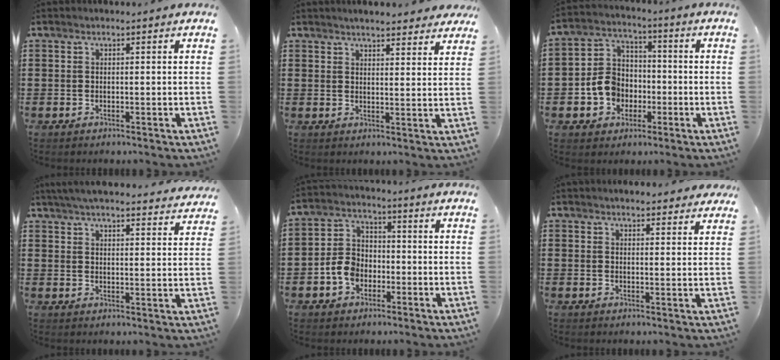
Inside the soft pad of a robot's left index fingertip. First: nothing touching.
{"total": 3.5, "force": [3.4, 0.2, 0.7], "torque": [-0.024, -0.007, 0.062]}
{"total": 7.4, "force": [-2.2, 6.5, 2.9], "torque": [-0.086, 0.021, -0.043]}
{"total": 5.1, "force": [4.8, 0.0, 1.4], "torque": [-0.044, -0.019, 0.087]}
{"total": 5.8, "force": [-2.5, 4.3, 3.0], "torque": [-0.079, 0.010, -0.051]}
{"total": 2.6, "force": [2.5, 0.5, 0.5], "torque": [-0.018, -0.001, 0.046]}